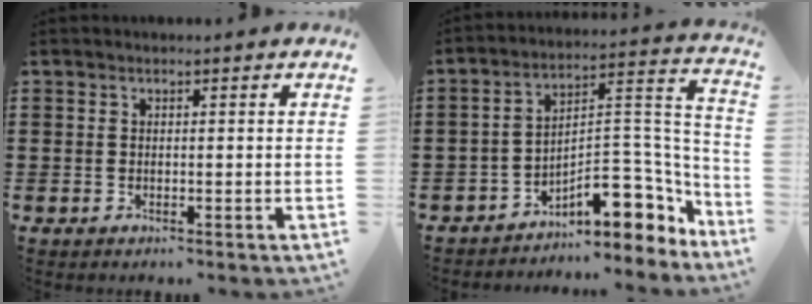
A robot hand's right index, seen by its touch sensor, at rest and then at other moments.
{"total": 10.5, "force": [-5.9, 5.0, 7.1], "torque": [-0.096, 0.004, -0.104]}